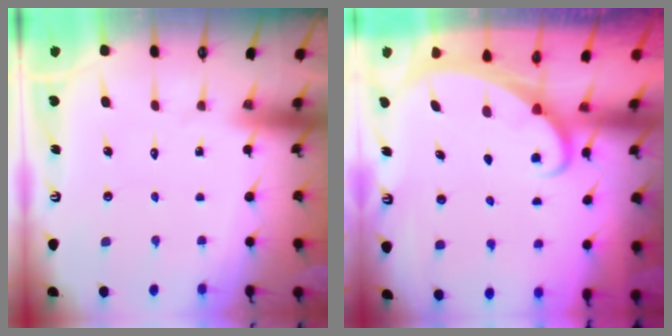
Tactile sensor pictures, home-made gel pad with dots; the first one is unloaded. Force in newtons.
{"total": 1.6, "press": 1.6, "slide": 0.1}